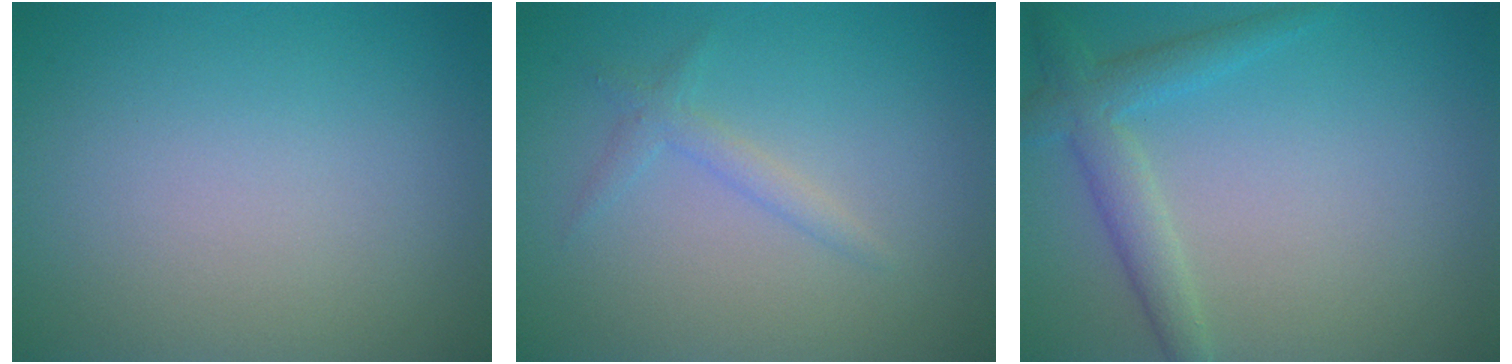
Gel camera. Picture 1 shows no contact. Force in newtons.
{"total": 1.3, "press": 1.3, "slide": 0.1}
{"total": 3.0, "press": 3.0, "slide": 0.0}